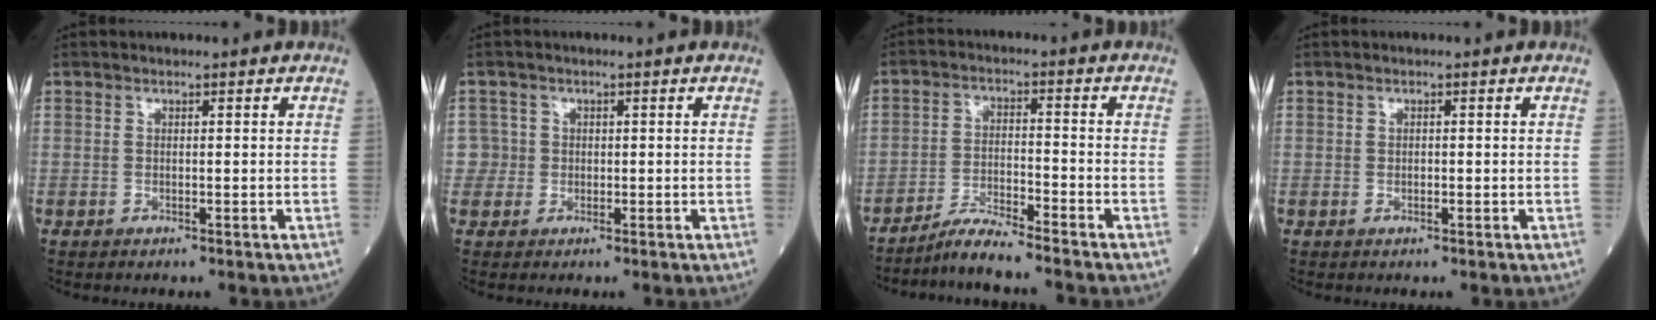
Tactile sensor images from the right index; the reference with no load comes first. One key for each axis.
{"total": 2.4, "fx": 0.1, "fy": 2.4, "fz": -0.4, "tx": 0.025, "ty": 0.007, "tz": -0.003}
{"total": 5.6, "fx": -5.2, "fy": -0.7, "fz": 1.9, "tx": -0.037, "ty": -0.018, "tz": -0.099}
{"total": 0.7, "fx": -0.1, "fy": 0.6, "fz": 0.4, "tx": -0.005, "ty": 0.000, "tz": -0.002}